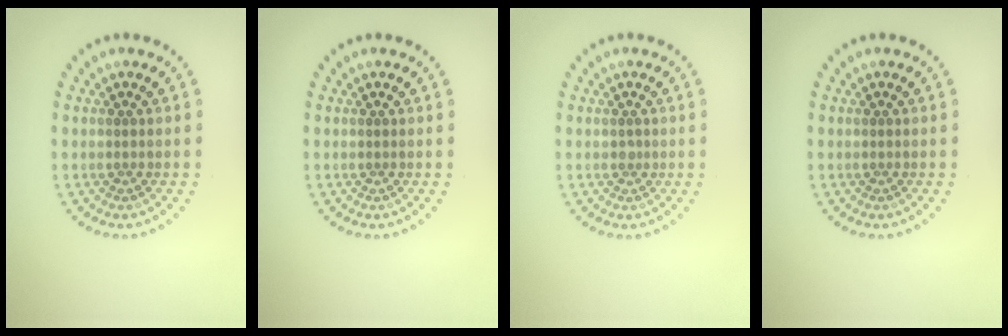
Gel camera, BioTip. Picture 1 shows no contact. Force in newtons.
{"total": 0.0}
{"total": 0.5, "press": 0.5, "slide": 0.3}
{"total": 0.0}